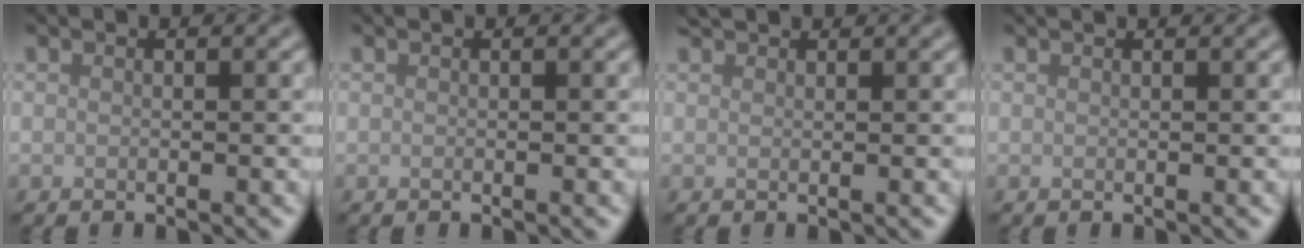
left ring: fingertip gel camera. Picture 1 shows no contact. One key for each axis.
{"total": 0.0}
{"total": 1.4, "fx": 1.4, "fy": 0.1, "fz": 0.2, "tx": -0.007, "ty": 0.003, "tz": 0.024}
{"total": 0.9, "fx": 0.8, "fy": 0.1, "fz": 0.2, "tx": -0.009, "ty": -0.004, "tz": 0.005}